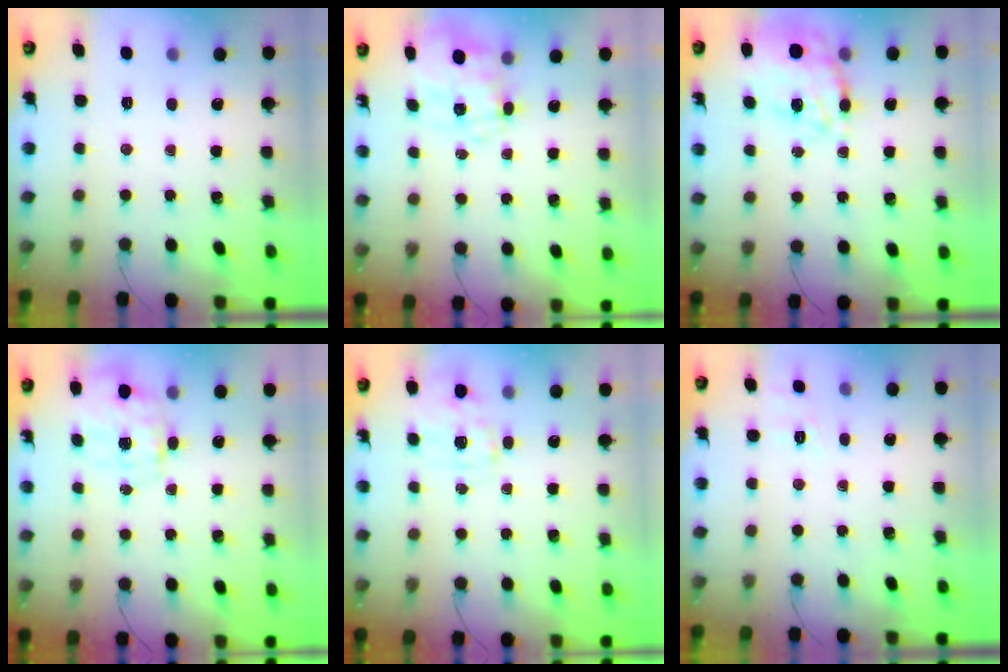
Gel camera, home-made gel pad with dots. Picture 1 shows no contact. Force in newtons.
{"total": 8.2, "press": 8.2, "slide": 0.8}
{"total": 11.9, "press": 11.2, "slide": 4.0}
{"total": 3.9, "press": 3.8, "slide": 0.9}
{"total": 1.2, "press": 1.1, "slide": 0.5}
{"total": 1.8, "press": 0.2, "slide": 1.8}